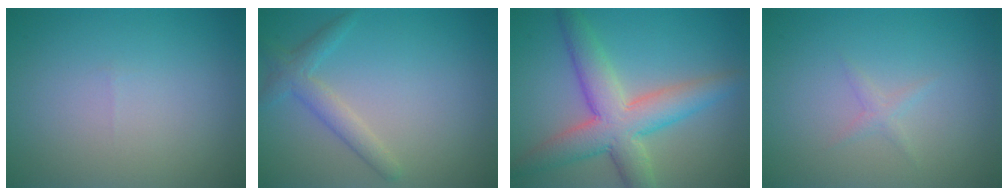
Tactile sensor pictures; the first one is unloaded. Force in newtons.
{"total": 2.4, "press": 2.4, "slide": 0.2}
{"total": 7.0, "press": 7.0, "slide": 0.2}
{"total": 0.9, "press": 0.8, "slide": 0.1}